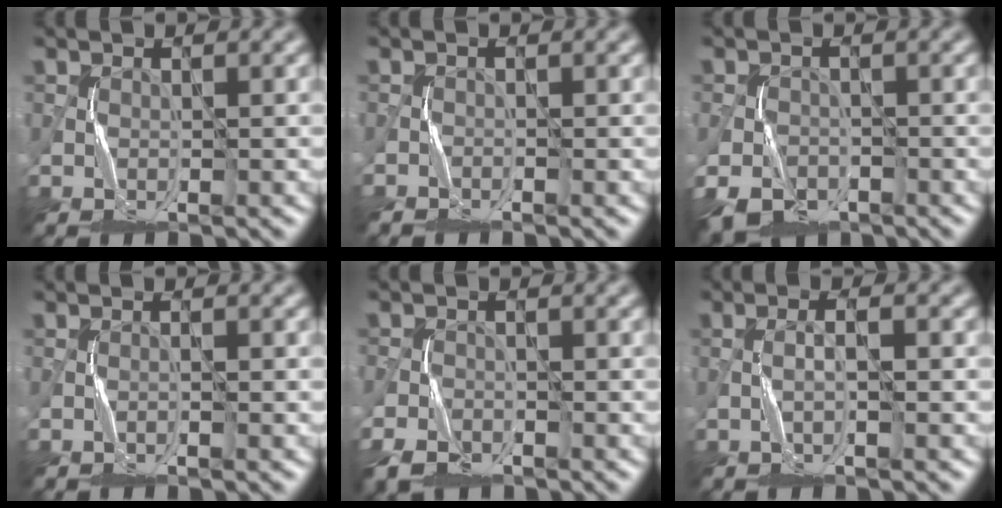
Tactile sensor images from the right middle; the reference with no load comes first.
{"total": 0.8, "force": [-0.7, -0.1, -0.3], "torque": [0.006, -0.002, -0.017]}
{"total": 3.6, "force": [-2.3, 2.3, 1.6], "torque": [-0.032, -0.011, -0.043]}
{"total": 0.5, "force": [-0.4, -0.3, 0.2], "torque": [-0.002, 0.000, -0.008]}
{"total": 2.7, "force": [-2.1, 1.3, 1.1], "torque": [-0.021, -0.007, -0.046]}
{"total": 1.3, "force": [-0.2, -0.2, 1.3], "torque": [-0.022, 0.005, -0.005]}